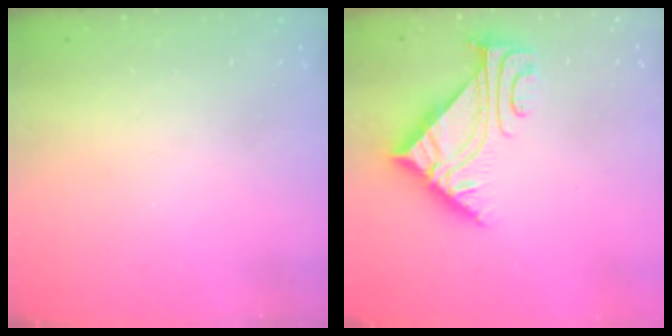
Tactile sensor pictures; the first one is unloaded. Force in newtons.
{"total": 6.0, "press": 6.0, "slide": 0.8}